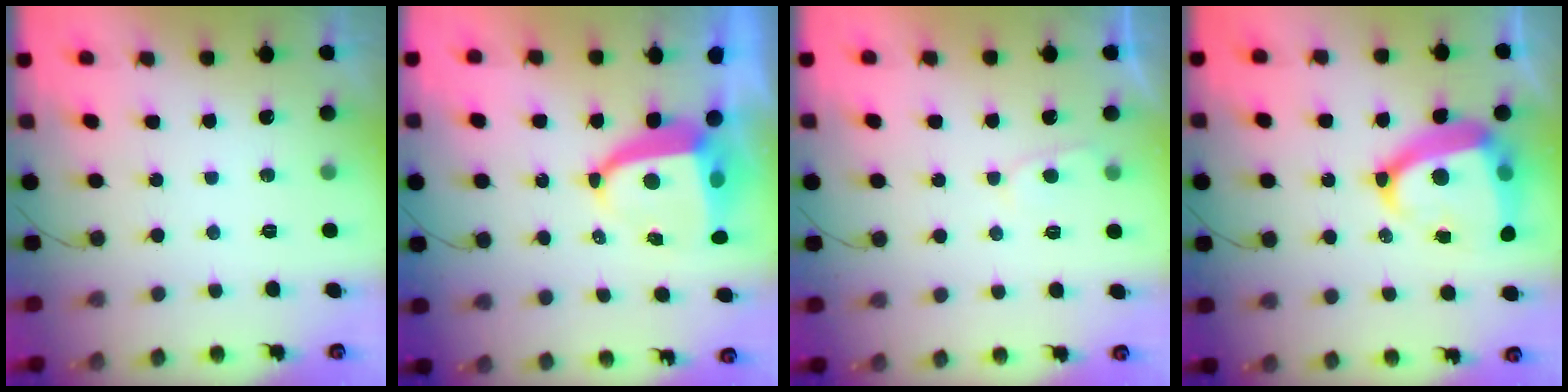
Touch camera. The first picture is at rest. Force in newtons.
{"total": 8.8, "press": 8.8, "slide": 1.0}
{"total": 2.9, "press": 2.9, "slide": 0.4}
{"total": 16.3, "press": 16.1, "slide": 2.4}